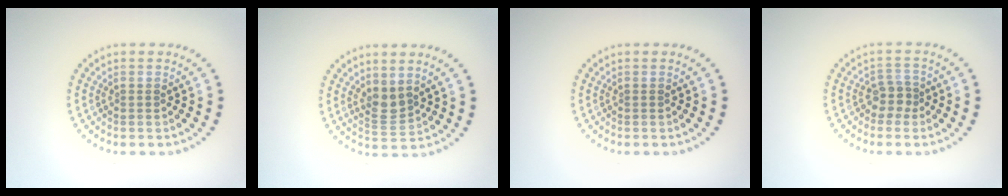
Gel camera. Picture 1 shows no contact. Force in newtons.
{"total": 2.2, "press": 1.8, "slide": 1.3}
{"total": 0.0}
{"total": 1.9, "press": 1.5, "slide": 1.2}